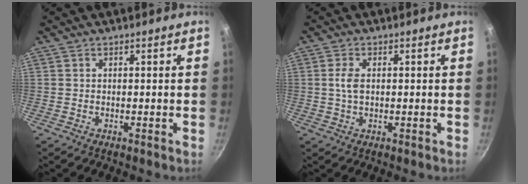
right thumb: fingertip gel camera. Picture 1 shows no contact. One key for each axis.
{"total": 3.2, "fx": 0.3, "fy": 1.8, "fz": 2.6, "tx": -0.056, "ty": 0.003, "tz": 0.005}